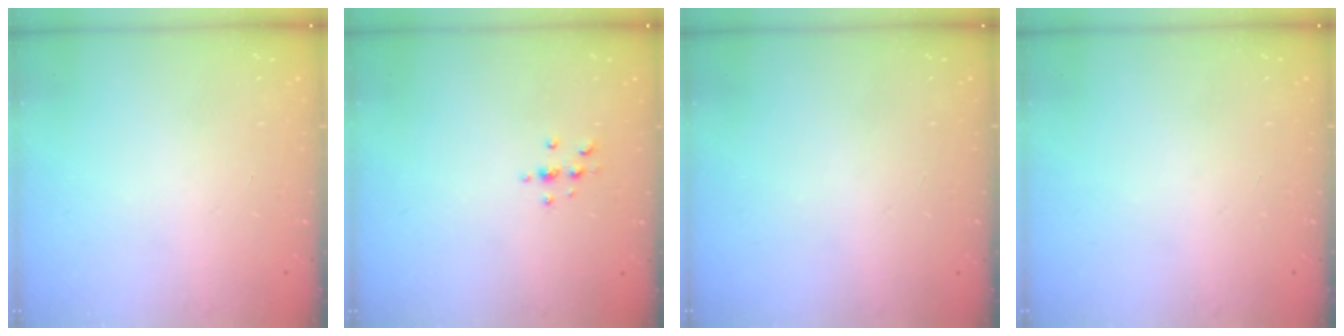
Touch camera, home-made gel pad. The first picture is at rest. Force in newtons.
{"total": 2.9, "press": 2.9, "slide": 0.4}
{"total": 0.0}
{"total": 0.0}